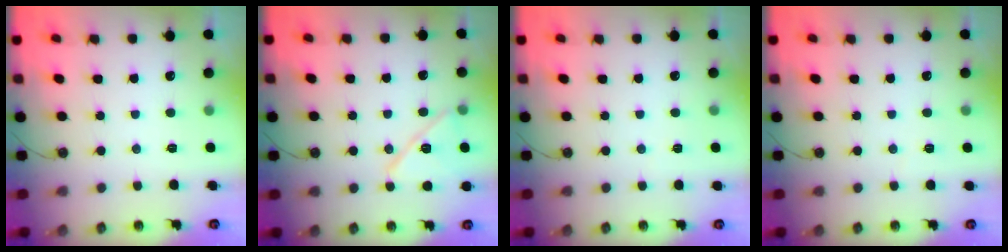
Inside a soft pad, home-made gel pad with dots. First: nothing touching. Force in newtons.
{"total": 13.2, "press": 13.2, "slide": 0.6}
{"total": 1.9, "press": 1.7, "slide": 1.0}
{"total": 2.6, "press": 2.5, "slide": 0.7}